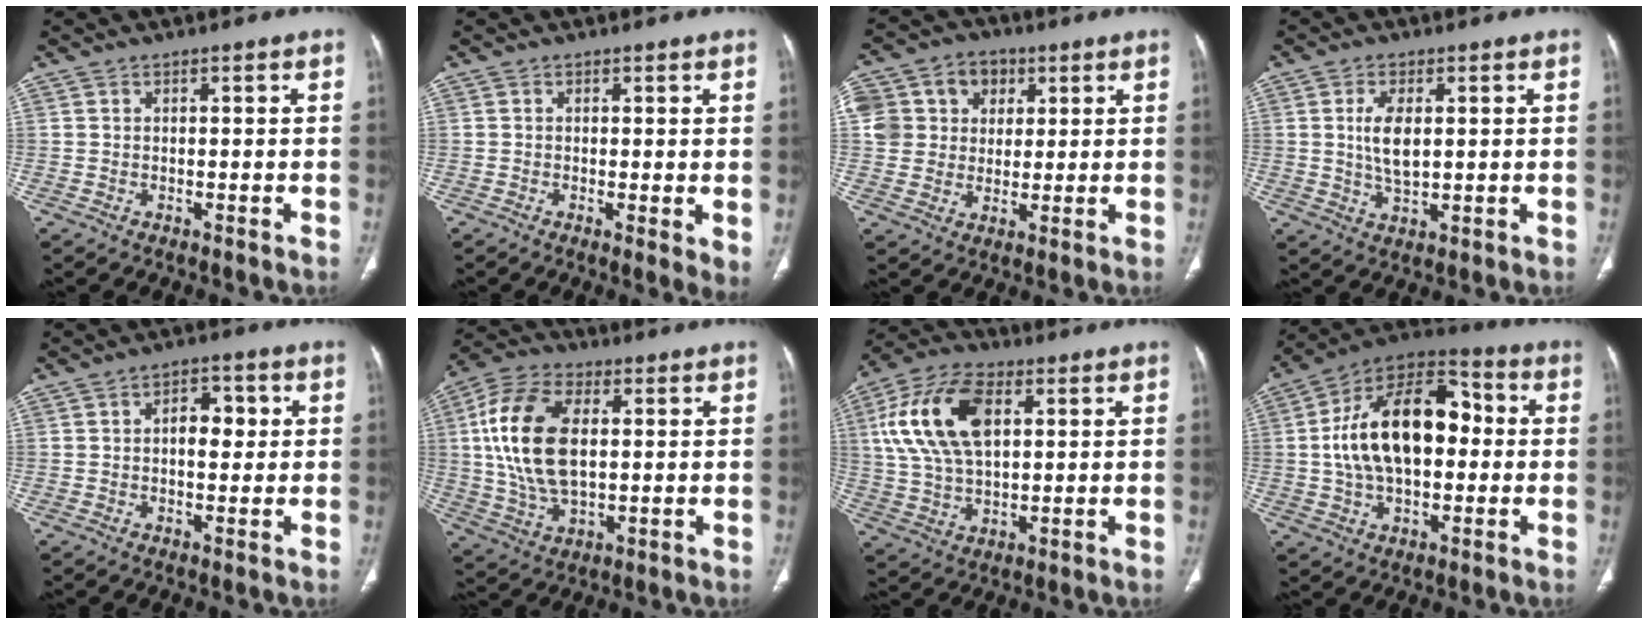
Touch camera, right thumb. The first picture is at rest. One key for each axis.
{"total": 3.5, "fx": 0.0, "fy": 1.0, "fz": 3.4, "tx": -0.055, "ty": -0.014, "tz": -0.004}
{"total": 15.2, "fx": 4.4, "fy": 13.1, "fz": 6.3, "tx": -0.110, "ty": 0.025, "tz": 0.082}
{"total": 6.4, "fx": 1.1, "fy": 3.1, "fz": 5.5, "tx": -0.102, "ty": -0.008, "tz": 0.023}
{"total": 5.7, "fx": 0.8, "fy": 3.3, "fz": 4.6, "tx": -0.049, "ty": 0.008, "tz": 0.008}
{"total": 17.5, "fx": 2.5, "fy": 9.8, "fz": 14.3, "tx": -0.284, "ty": 0.006, "tz": 0.048}
{"total": 17.1, "fx": 4.5, "fy": 9.7, "fz": 13.4, "tx": -0.260, "ty": 0.008, "tz": 0.083}
{"total": 21.5, "fx": 1.3, "fy": 12.7, "fz": 17.4, "tx": -0.281, "ty": 0.033, "tz": 0.017}